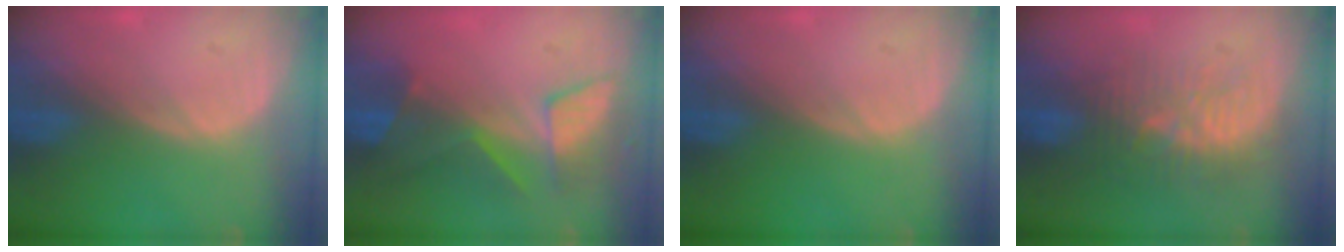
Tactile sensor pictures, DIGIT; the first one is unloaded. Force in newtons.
{"total": 8.5, "press": 7.3, "slide": 4.3}
{"total": 0.0}
{"total": 9.2, "press": 8.8, "slide": 2.5}